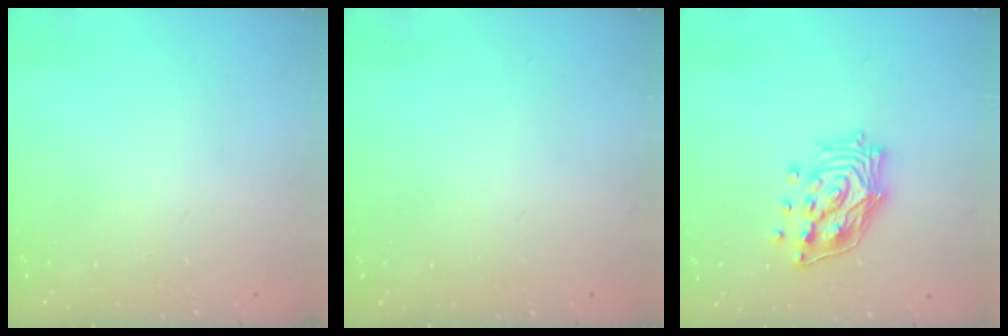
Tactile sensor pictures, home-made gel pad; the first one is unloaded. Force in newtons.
{"total": 0.0}
{"total": 15.1, "press": 15.0, "slide": 2.0}